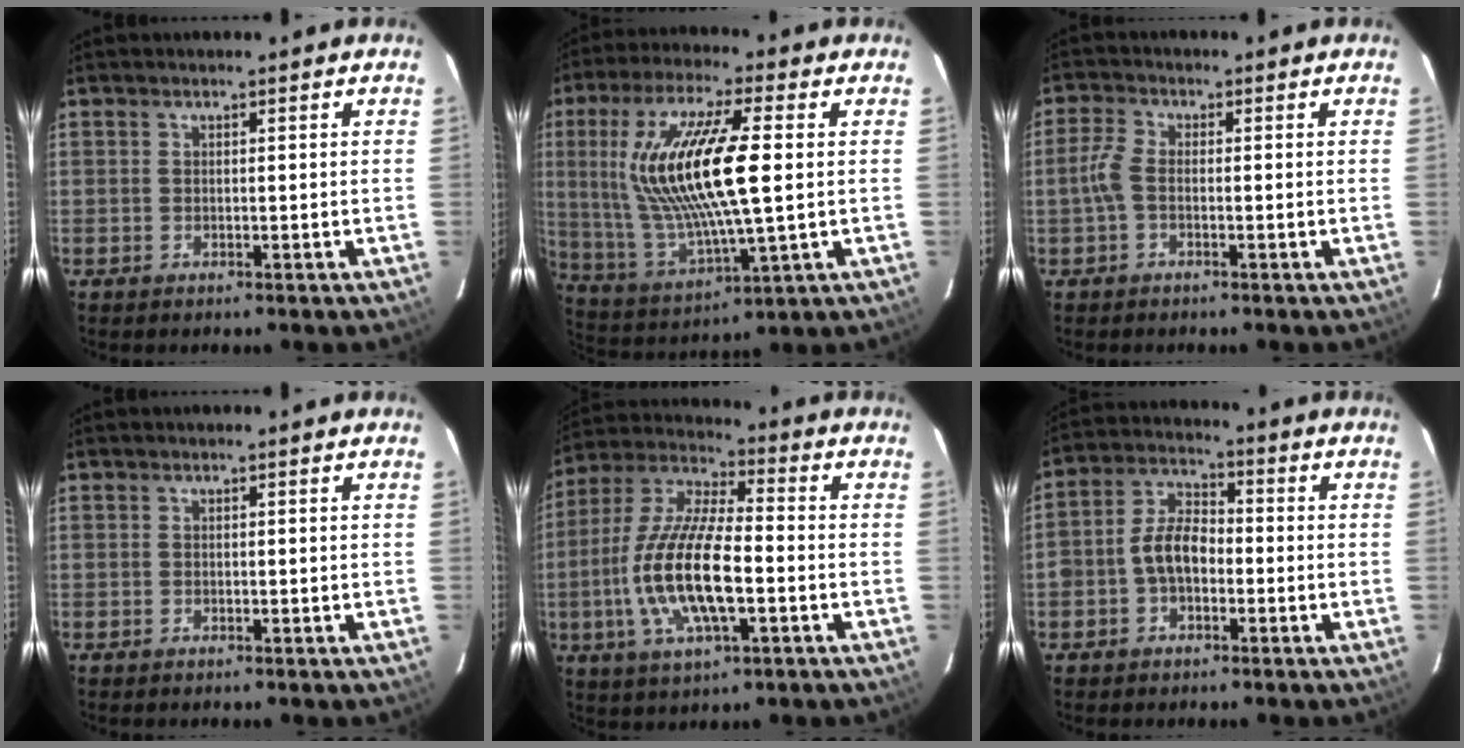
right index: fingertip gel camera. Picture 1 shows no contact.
{"total": 20.1, "force": [2.8, 4.7, 19.3], "torque": [-0.378, -0.002, 0.064]}
{"total": 3.4, "force": [-0.9, 1.6, 2.8], "torque": [-0.070, 0.007, -0.020]}
{"total": 0.0}
{"total": 17.3, "force": [-3.7, 5.7, 15.9], "torque": [-0.326, -0.004, -0.073]}
{"total": 7.3, "force": [-2.0, 4.7, 5.2], "torque": [-0.103, 0.024, -0.036]}